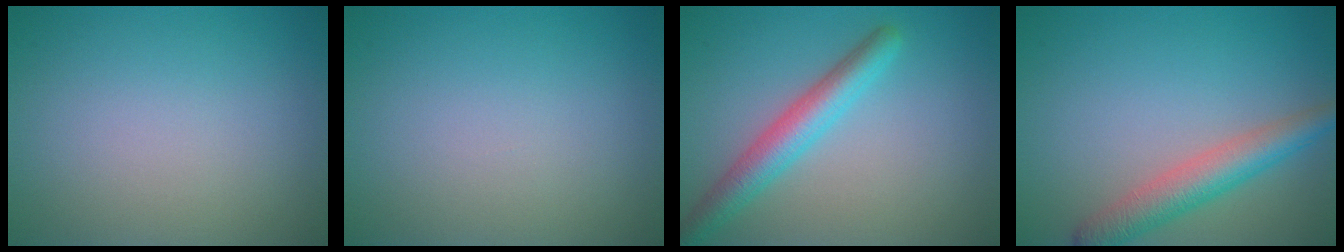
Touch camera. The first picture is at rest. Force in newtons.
{"total": 0.0}
{"total": 4.0, "press": 4.0, "slide": 0.2}
{"total": 4.2, "press": 4.2, "slide": 0.1}